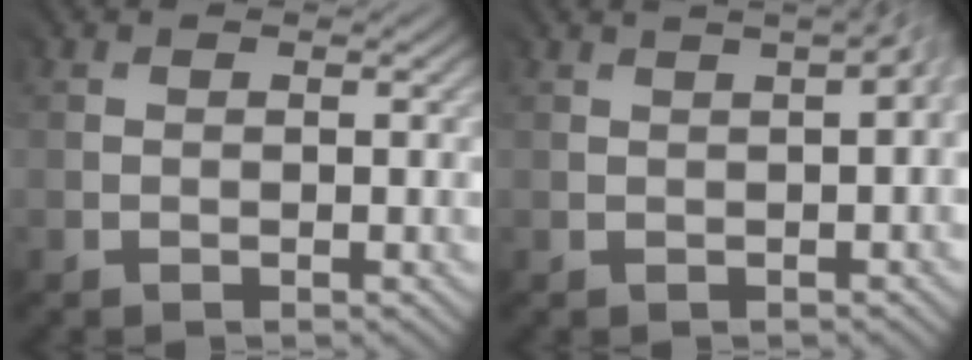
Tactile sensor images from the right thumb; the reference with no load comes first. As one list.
[{"total": 2.9, "force": [0.6, 0.7, 2.7], "torque": [-0.009, 0.022, -0.005]}]